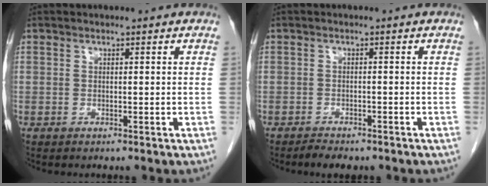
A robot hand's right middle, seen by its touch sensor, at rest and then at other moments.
{"total": 2.8, "force": [-2.3, 0.8, 1.3], "torque": [-0.025, -0.007, -0.031]}